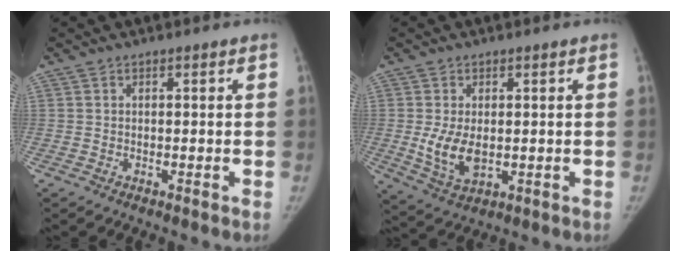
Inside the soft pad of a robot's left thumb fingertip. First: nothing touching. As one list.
[{"total": 7.1, "force": [-0.1, 4.0, 5.8], "torque": [-0.107, -0.017, 0.009]}]